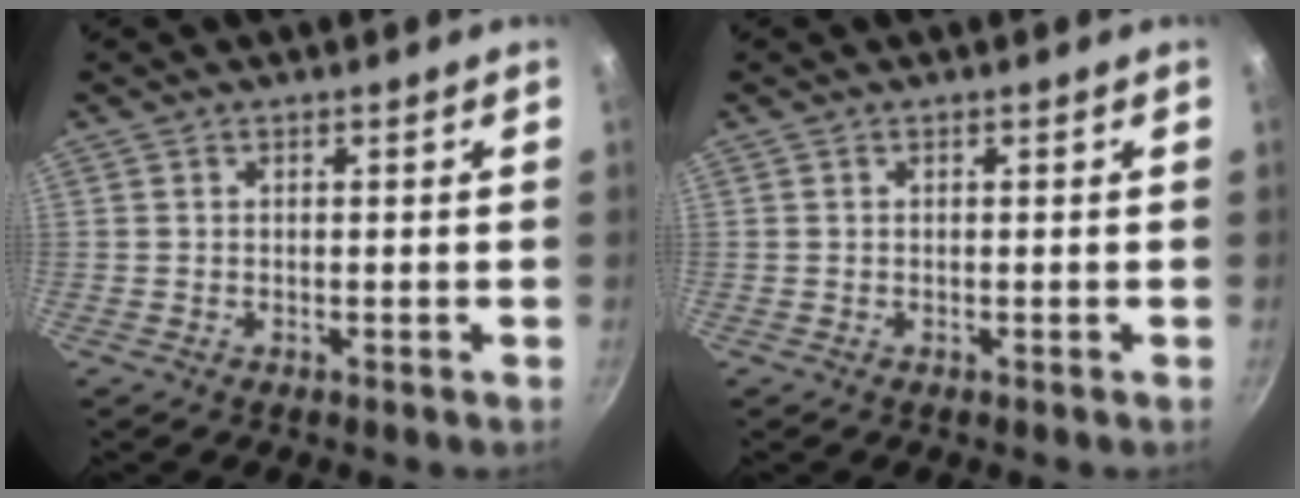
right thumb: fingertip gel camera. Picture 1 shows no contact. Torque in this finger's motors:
{"motor_torque": [-0.33, 0.04, -0.22, 0.03, 0.00]}